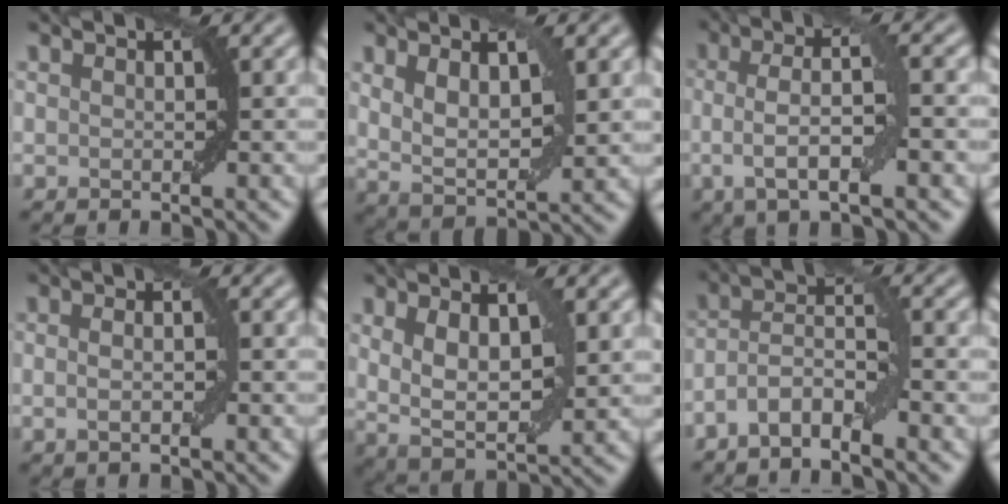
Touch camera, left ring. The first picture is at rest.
{"total": 4.7, "force": [1.7, 1.9, 3.9], "torque": [-0.077, -0.004, 0.033]}
{"total": 5.8, "force": [-0.7, 1.4, 5.6], "torque": [-0.099, 0.003, -0.014]}
{"total": 2.4, "force": [0.0, 0.9, 2.2], "torque": [-0.030, -0.002, -0.005]}
{"total": 5.4, "force": [1.3, 2.3, 4.7], "torque": [-0.089, -0.005, 0.026]}
{"total": 4.6, "force": [-2.4, 1.3, 3.7], "torque": [-0.070, 0.010, -0.053]}